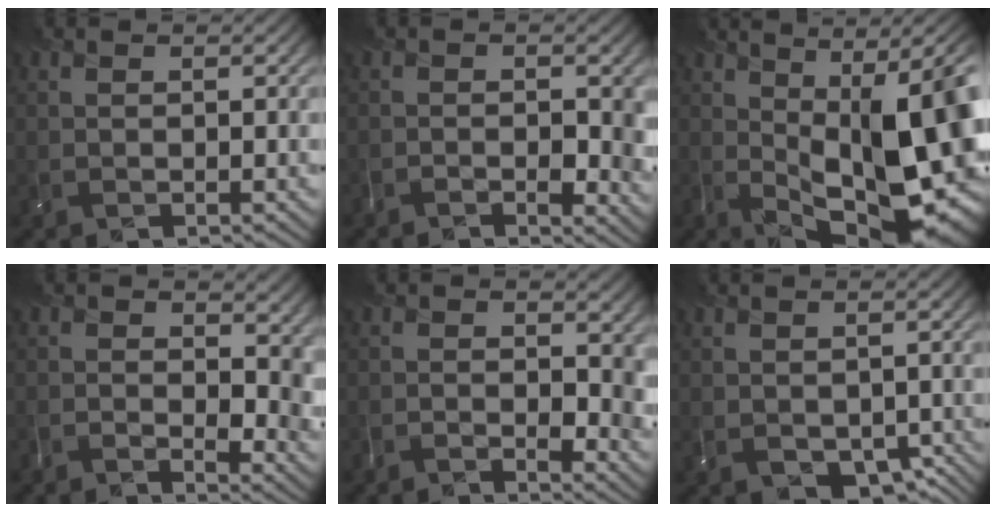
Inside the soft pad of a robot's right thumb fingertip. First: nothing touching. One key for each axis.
{"total": 5.5, "fx": -1.9, "fy": 2.8, "fz": 4.3, "tx": -0.057, "ty": -0.018, "tz": -0.027}
{"total": 16.2, "fx": -0.3, "fy": 5.3, "fz": 15.4, "tx": -0.210, "ty": -0.017, "tz": 0.016}
{"total": 10.1, "fx": -0.5, "fy": 5.6, "fz": 8.4, "tx": -0.118, "ty": -0.029, "tz": 0.016}
{"total": 7.8, "fx": -1.4, "fy": 4.3, "fz": 6.3, "tx": -0.088, "ty": -0.025, "tz": -0.013}
{"total": 4.9, "fx": -2.2, "fy": 3.6, "fz": 2.5, "tx": -0.032, "ty": -0.017, "tz": -0.016}